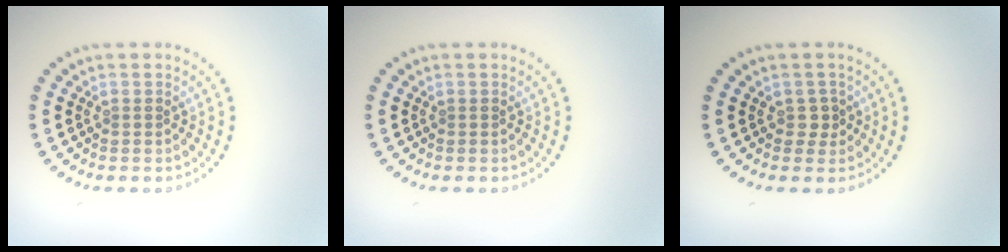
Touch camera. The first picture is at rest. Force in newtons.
{"total": 0.0}
{"total": 1.0, "press": 0.9, "slide": 0.5}